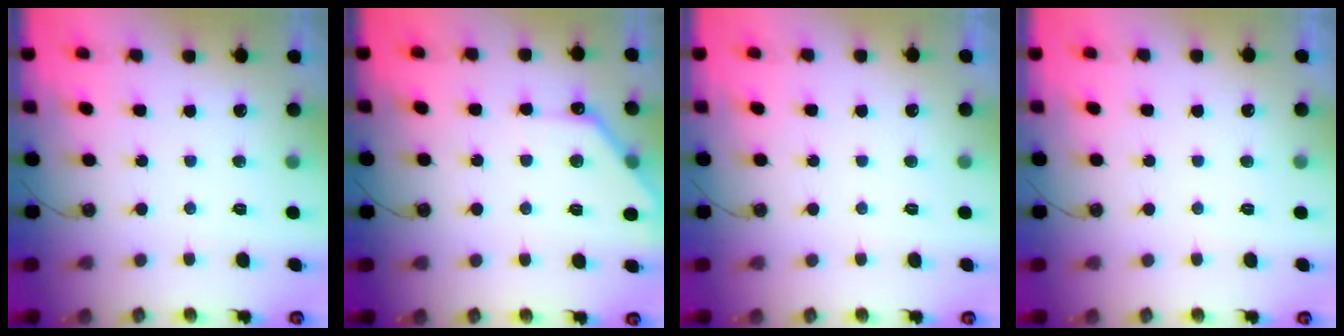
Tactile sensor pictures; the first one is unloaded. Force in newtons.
{"total": 10.0, "press": 10.0, "slide": 0.4}
{"total": 0.0}
{"total": 0.0}